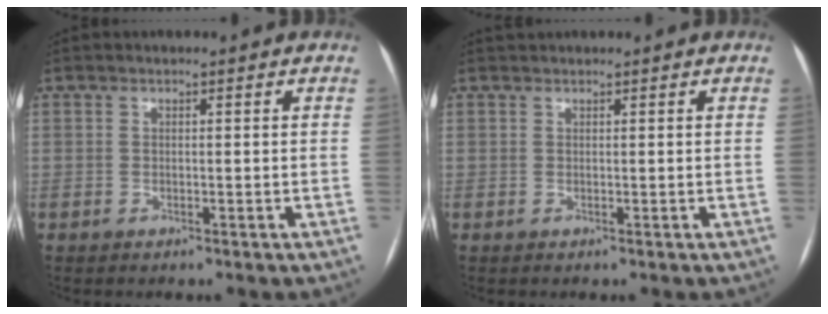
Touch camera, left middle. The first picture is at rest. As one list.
[{"total": 0.8, "force": [0.8, 0.1, 0.0], "torque": [-0.007, 0.017, 0.018]}]